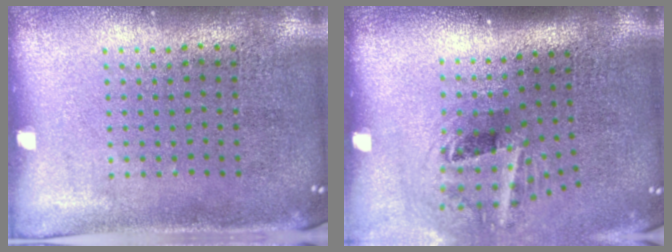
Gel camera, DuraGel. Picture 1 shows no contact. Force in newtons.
{"total": 2.2, "press": 1.3, "slide": 1.7}